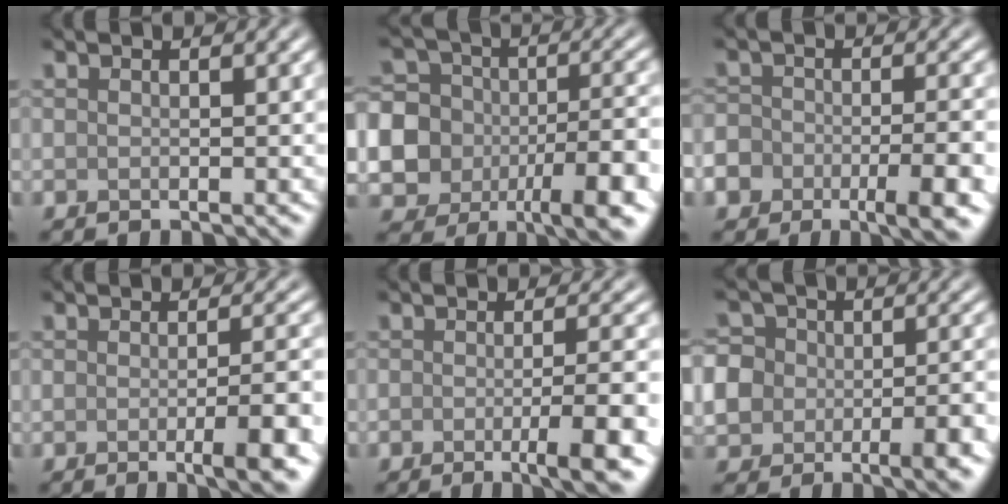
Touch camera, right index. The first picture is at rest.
{"total": 13.4, "force": [-4.8, 10.6, 6.7], "torque": [-0.121, -0.021, -0.101]}
{"total": 8.3, "force": [-4.8, 4.4, 5.1], "torque": [-0.074, -0.002, -0.074]}
{"total": 5.2, "force": [-1.5, 1.2, 4.8], "torque": [-0.066, -0.003, -0.021]}
{"total": 5.4, "force": [-2.2, 1.1, 4.8], "torque": [-0.070, -0.002, -0.034]}
{"total": 8.2, "force": [-2.6, 6.0, 4.9], "torque": [-0.067, 0.000, -0.063]}